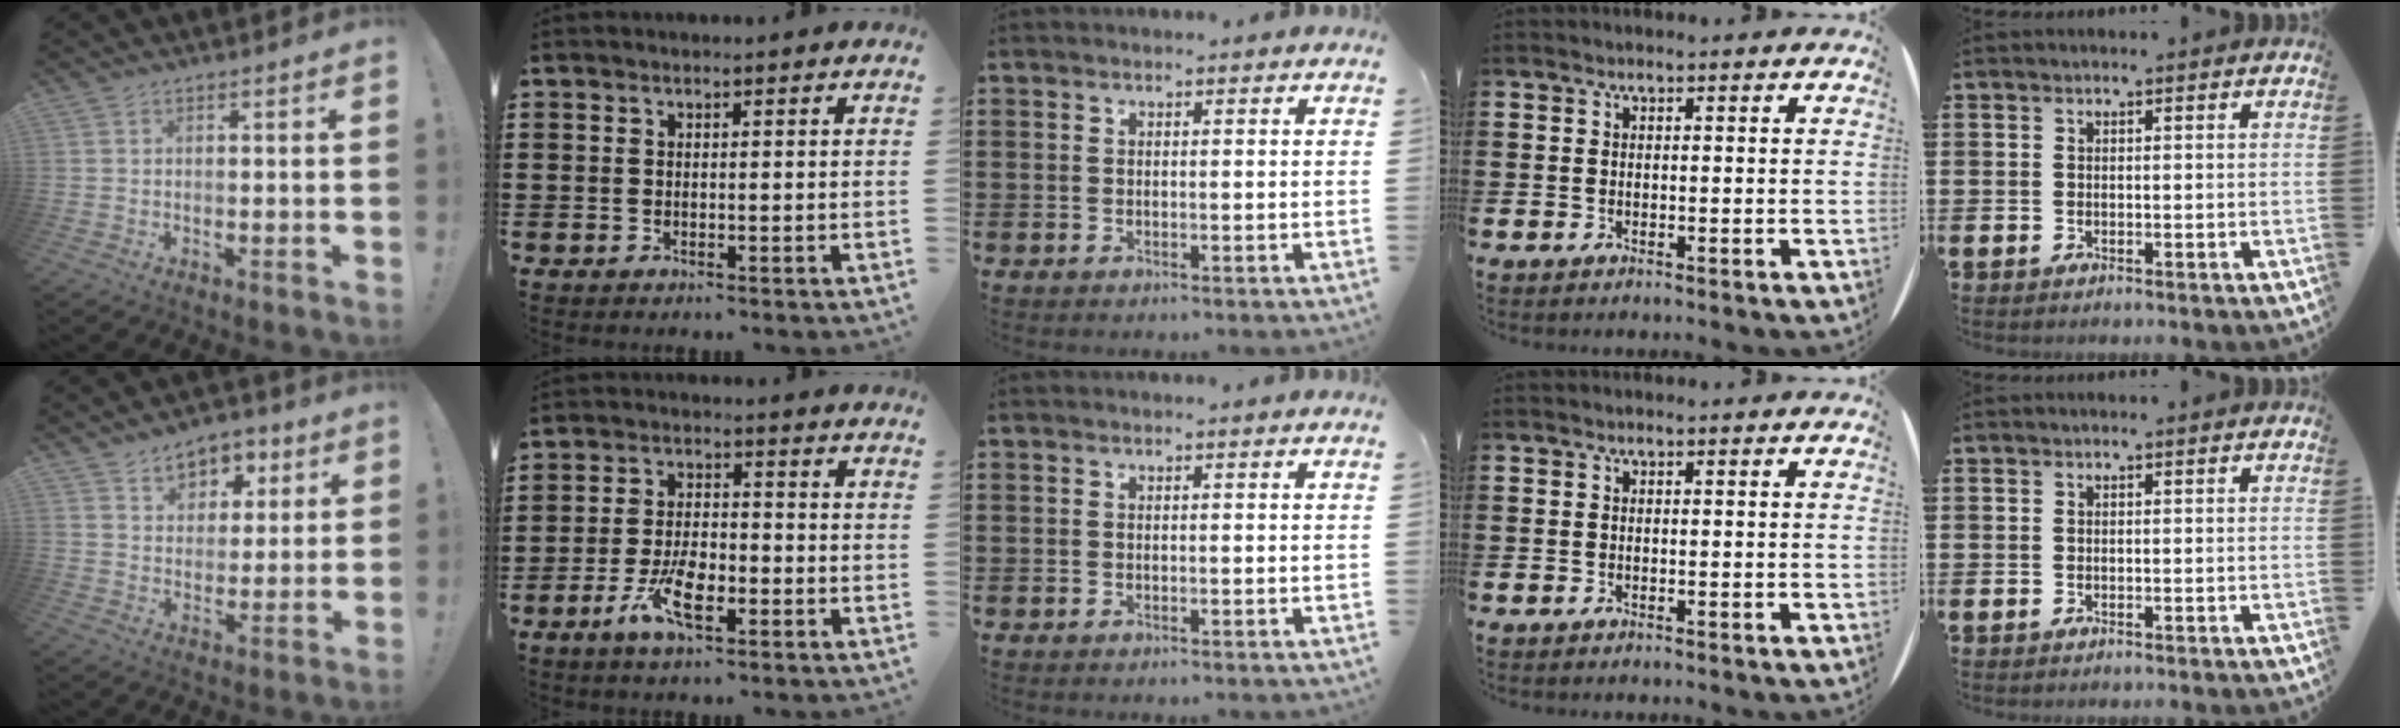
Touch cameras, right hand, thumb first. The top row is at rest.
{"thumb": {"total": 7.7, "force": [4.2, 6.1, 2.1], "torque": [-0.018, -0.032, 0.079]}, "index": {"total": 7.0, "force": [-3.4, 2.8, 5.5], "torque": [-0.120, -0.002, -0.066]}}